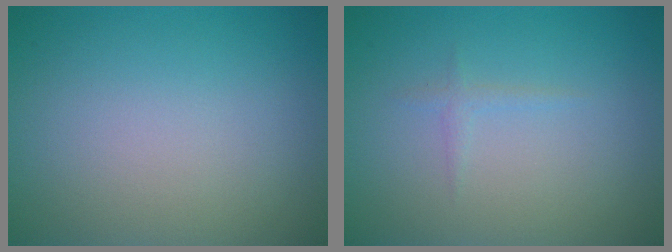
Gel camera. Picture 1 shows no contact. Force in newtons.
{"total": 0.7, "press": 0.7, "slide": 0.0}